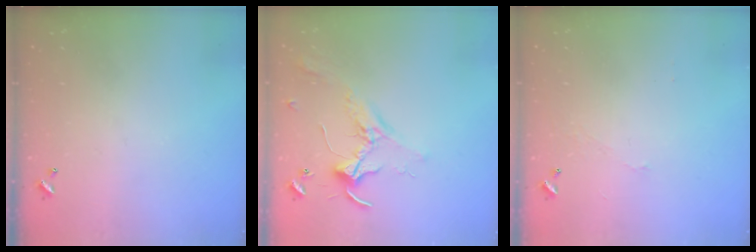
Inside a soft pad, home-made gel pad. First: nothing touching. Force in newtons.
{"total": 2.3, "press": 2.3, "slide": 0.5}
{"total": 0.0}